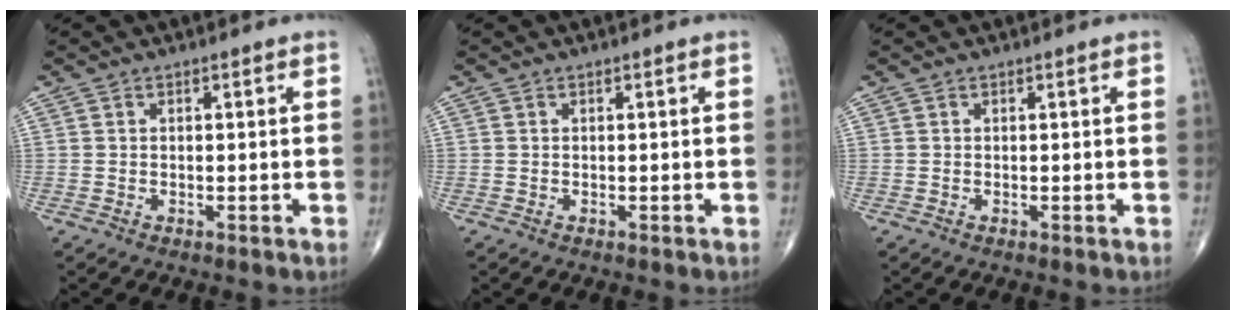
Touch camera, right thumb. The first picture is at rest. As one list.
[{"total": 0.0}, {"total": 0.0}]